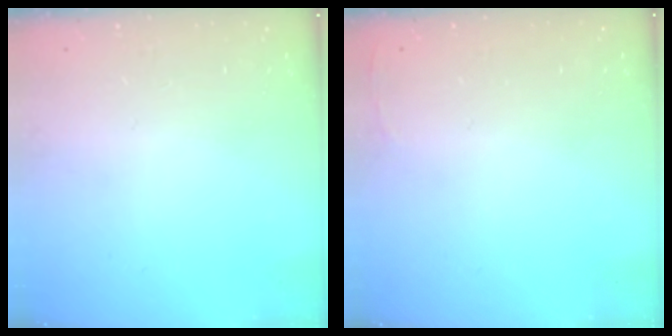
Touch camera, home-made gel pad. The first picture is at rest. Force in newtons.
{"total": 2.5, "press": 2.4, "slide": 0.9}